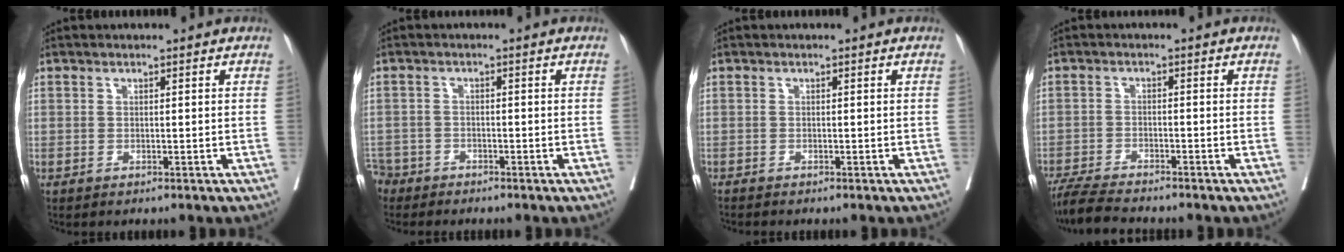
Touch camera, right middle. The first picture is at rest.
{"total": 4.3, "force": [-3.8, 1.9, -0.4], "torque": [0.006, -0.003, -0.078]}
{"total": 1.1, "force": [-1.0, -0.2, 0.3], "torque": [-0.007, -0.001, -0.020]}
{"total": 6.8, "force": [-6.2, 0.1, 2.7], "torque": [-0.045, -0.023, -0.110]}